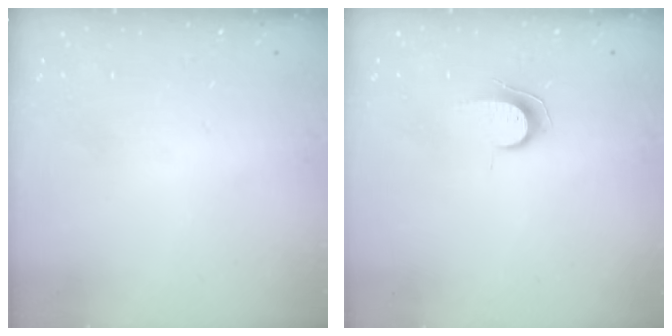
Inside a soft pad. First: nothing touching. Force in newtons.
{"total": 6.7, "press": 6.7, "slide": 0.7}